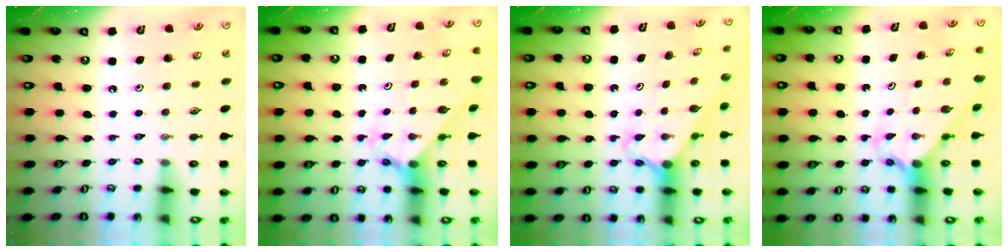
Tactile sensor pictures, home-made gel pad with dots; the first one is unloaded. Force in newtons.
{"total": 2.3, "press": 2.3, "slide": 0.2}
{"total": 2.3, "press": 2.3, "slide": 0.2}
{"total": 2.5, "press": 2.5, "slide": 0.3}